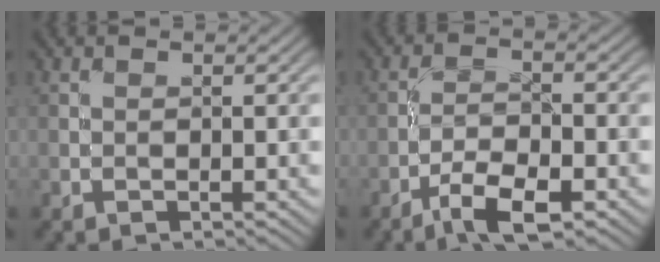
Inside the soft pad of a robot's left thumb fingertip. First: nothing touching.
{"total": 6.0, "force": [-3.8, 1.8, 4.3], "torque": [-0.080, 0.003, -0.072]}